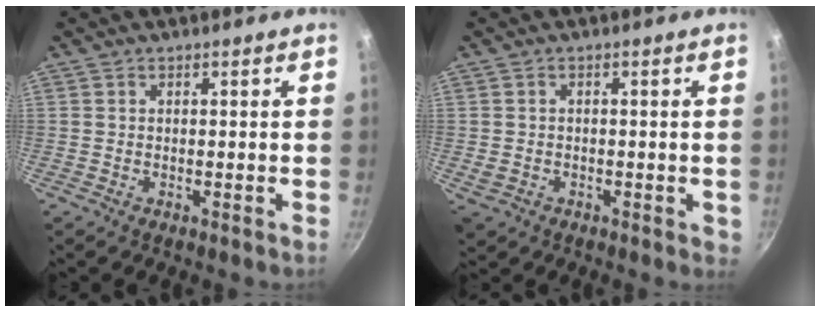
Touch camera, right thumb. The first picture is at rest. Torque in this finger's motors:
{"motor_torque": [1.44, 1.61, 0.71, -0.97, 0.28]}